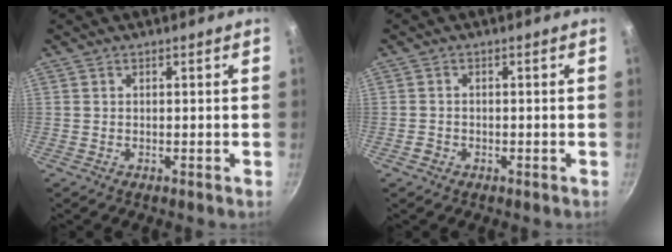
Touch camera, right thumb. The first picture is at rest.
{"total": 1.6, "force": [-0.8, 1.3, 0.5], "torque": [-0.005, 0.007, -0.012]}